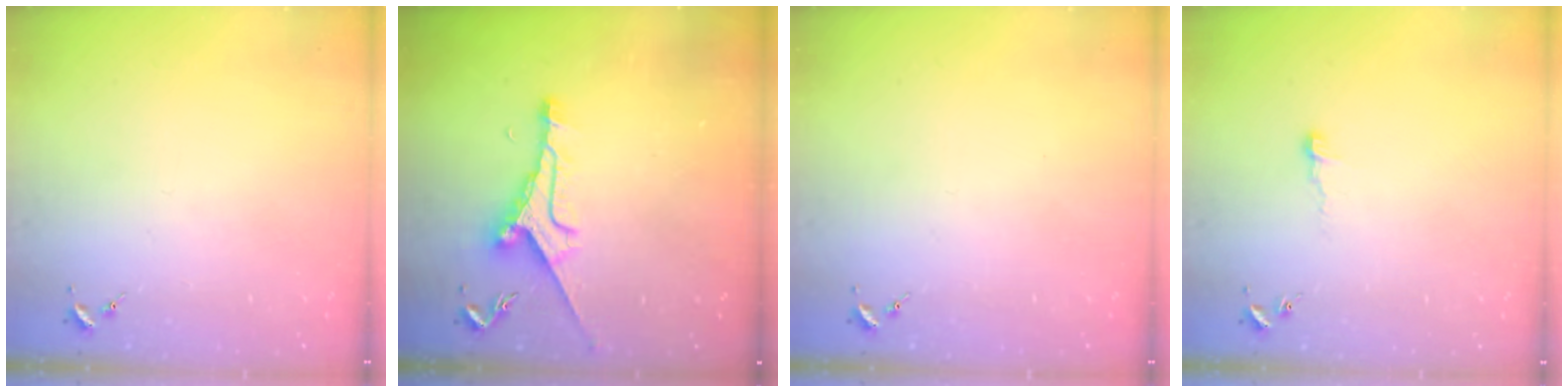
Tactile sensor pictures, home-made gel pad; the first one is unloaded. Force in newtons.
{"total": 9.1, "press": 9.1, "slide": 0.8}
{"total": 0.0}
{"total": 4.4, "press": 4.4, "slide": 0.5}